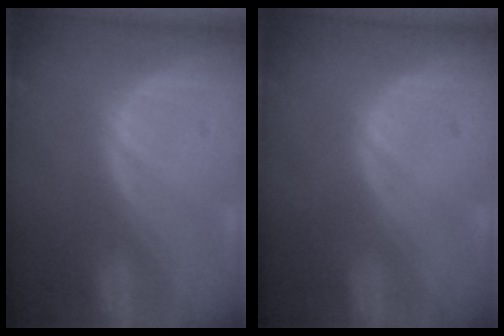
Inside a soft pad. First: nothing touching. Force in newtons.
{"total": 0.0}